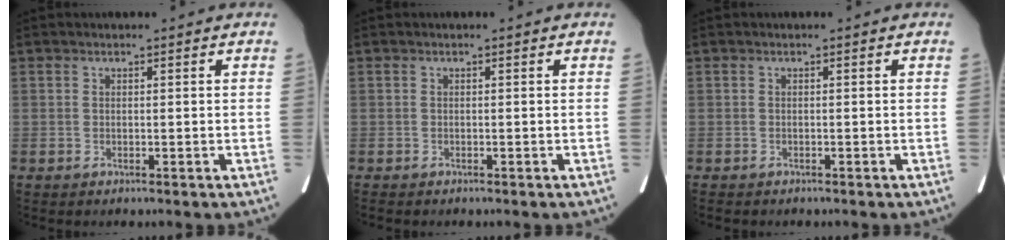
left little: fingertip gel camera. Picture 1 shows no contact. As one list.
[{"total": 0.8, "force": [-0.6, 0.2, 0.4], "torque": [-0.006, -0.003, -0.007]}, {"total": 1.6, "force": [-1.4, 0.6, 0.6], "torque": [-0.011, -0.004, -0.013]}]